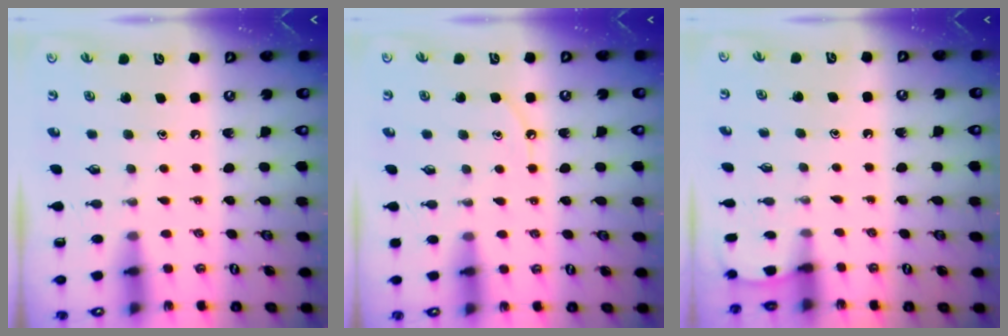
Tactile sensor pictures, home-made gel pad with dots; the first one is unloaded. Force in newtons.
{"total": 4.7, "press": 4.7, "slide": 0.4}
{"total": 0.9, "press": 0.9, "slide": 0.1}